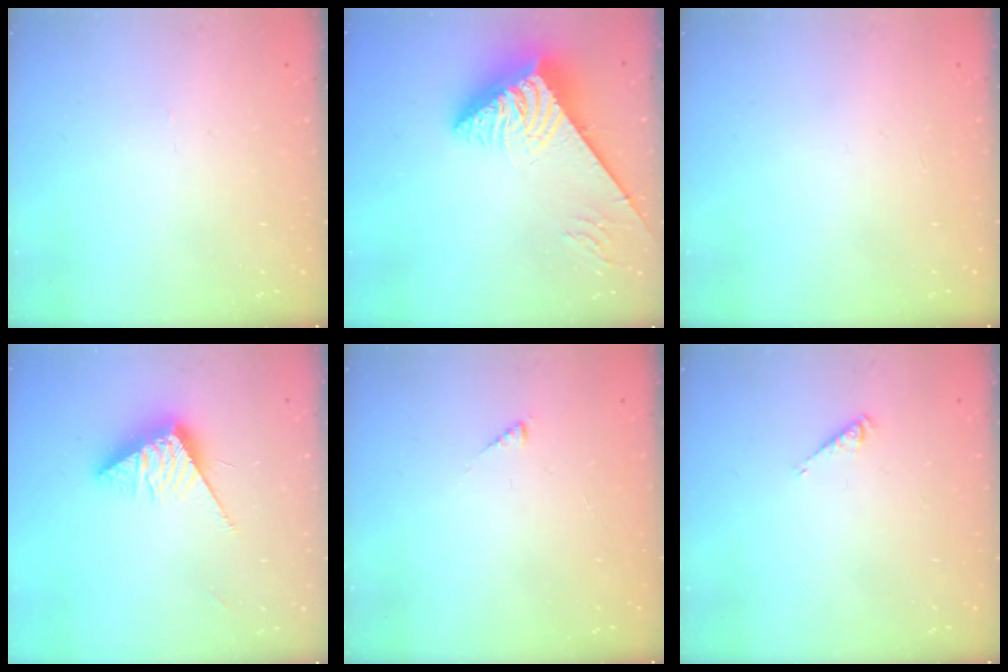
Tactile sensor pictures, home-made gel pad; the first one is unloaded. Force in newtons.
{"total": 7.7, "press": 7.7, "slide": 1.0}
{"total": 0.0}
{"total": 10.8, "press": 10.8, "slide": 0.2}
{"total": 2.0, "press": 2.0, "slide": 0.3}
{"total": 3.4, "press": 3.4, "slide": 0.6}